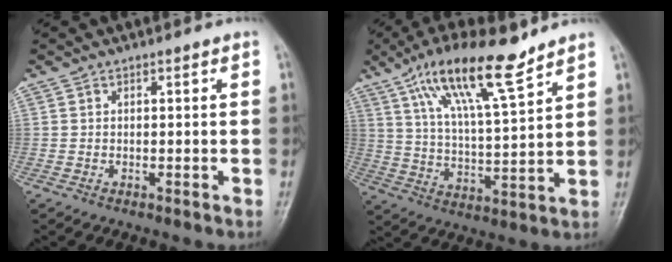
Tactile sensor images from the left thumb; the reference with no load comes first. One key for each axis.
{"total": 15.6, "fx": 10.4, "fy": 3.3, "fz": 11.2, "tx": -0.192, "ty": -0.043, "tz": 0.192}